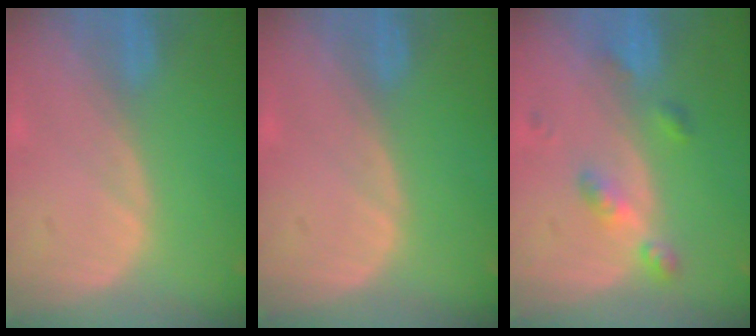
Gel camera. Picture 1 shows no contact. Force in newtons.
{"total": 0.0}
{"total": 4.7, "press": 4.2, "slide": 2.0}